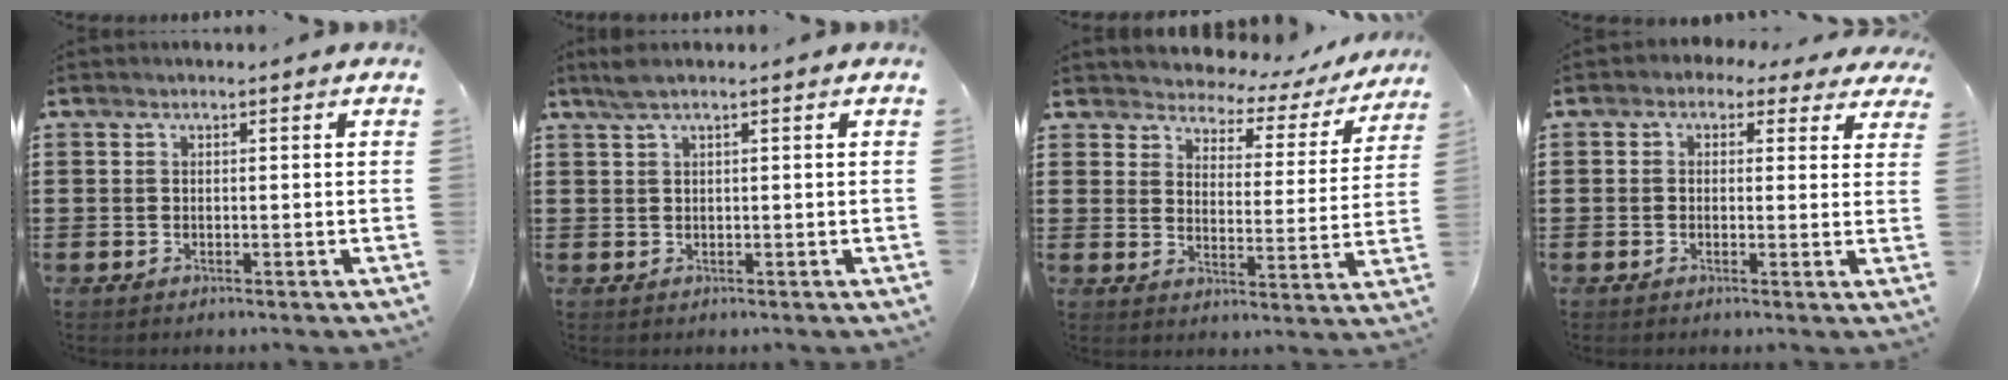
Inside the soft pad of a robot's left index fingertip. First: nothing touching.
{"total": 1.7, "force": [1.0, 0.0, 1.4], "torque": [-0.029, 0.000, 0.018]}
{"total": 3.2, "force": [3.0, 1.1, 0.2], "torque": [-0.027, -0.024, 0.044]}
{"total": 2.0, "force": [0.7, 1.6, 0.9], "torque": [-0.025, 0.010, 0.011]}